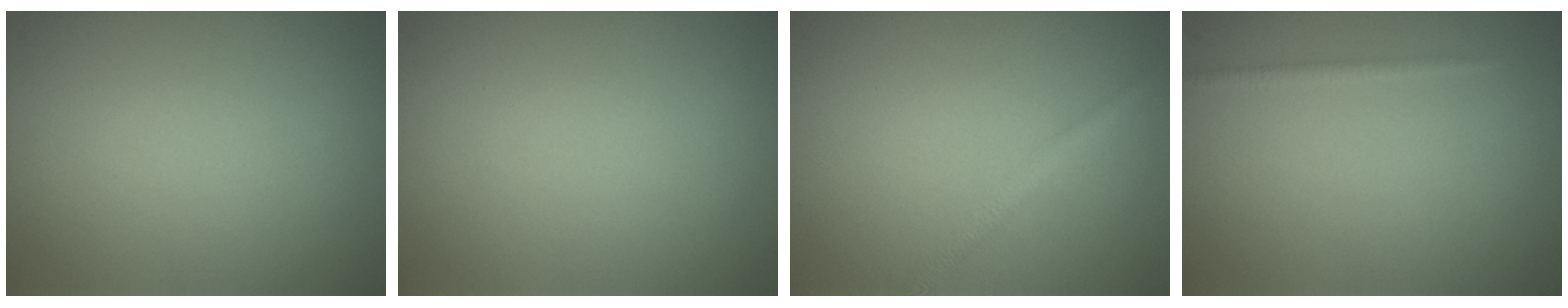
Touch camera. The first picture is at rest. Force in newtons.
{"total": 0.0}
{"total": 1.6, "press": 1.6, "slide": 0.0}
{"total": 0.8, "press": 0.8, "slide": 0.1}